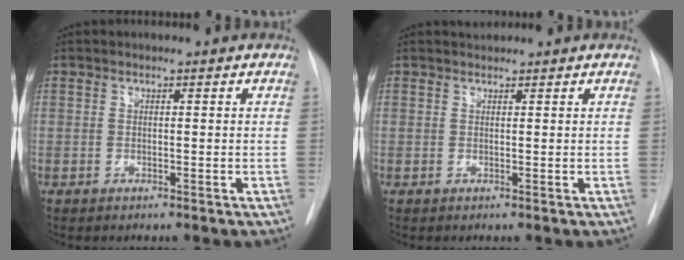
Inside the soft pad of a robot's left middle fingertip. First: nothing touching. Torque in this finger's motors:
{"motor_torque": [0.07, -0.07, -0.02, -0.01]}